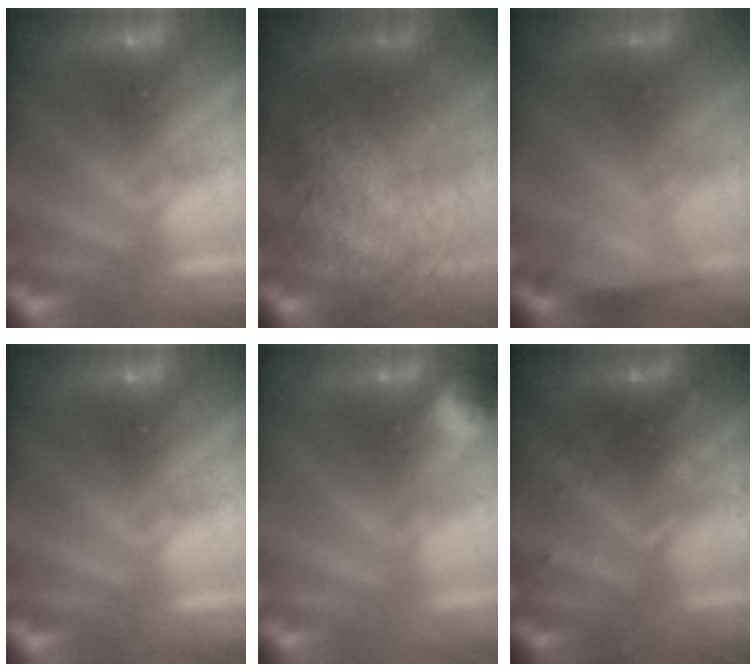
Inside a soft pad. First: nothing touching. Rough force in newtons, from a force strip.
{"total": 9.7}
{"total": 3.8}
{"total": 0.0}
{"total": 3.0}
{"total": 3.1}